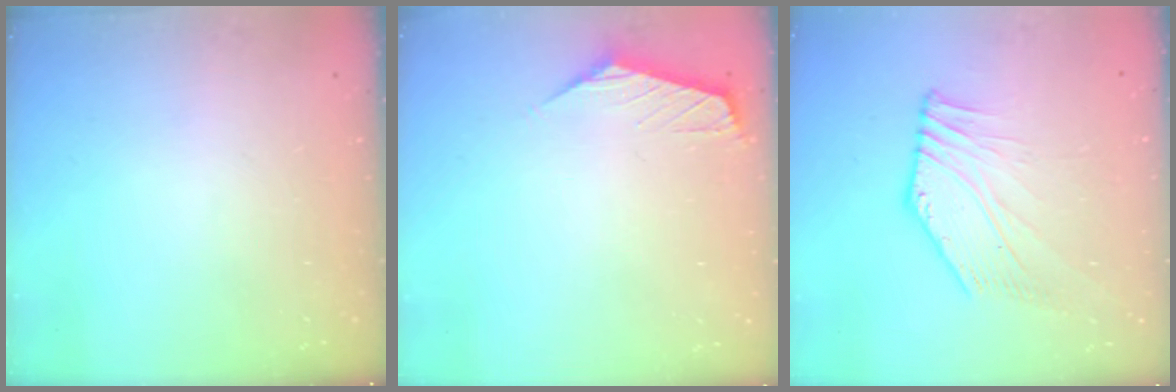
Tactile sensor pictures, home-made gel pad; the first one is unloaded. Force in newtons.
{"total": 0.8, "press": 0.7, "slide": 0.4}
{"total": 5.7, "press": 5.5, "slide": 1.2}